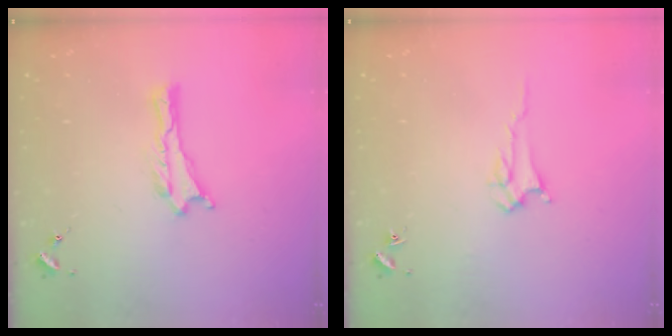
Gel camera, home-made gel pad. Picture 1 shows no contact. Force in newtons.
{"total": 2.8, "press": 2.8, "slide": 0.4}